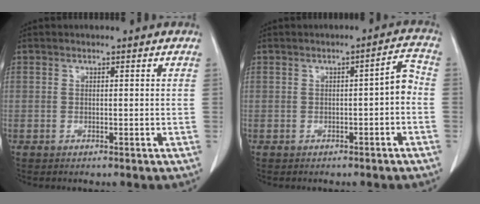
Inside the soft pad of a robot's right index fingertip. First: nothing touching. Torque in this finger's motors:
{"motor_torque": [0.32, -0.23, 0.15, 0.04]}